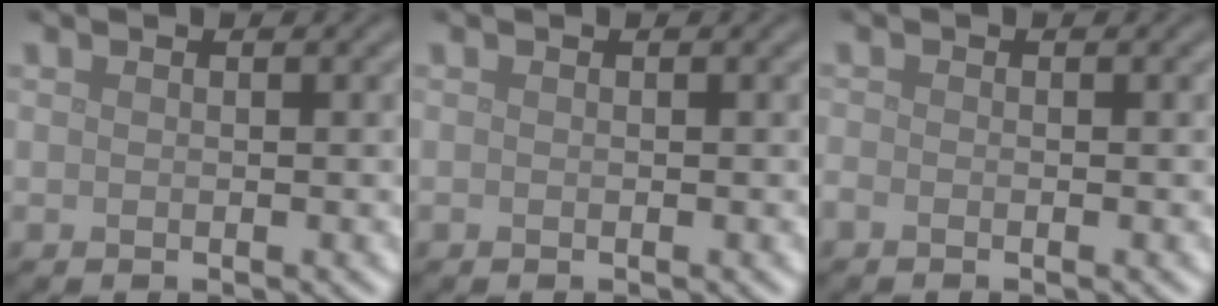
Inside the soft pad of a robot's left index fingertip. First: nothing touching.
{"total": 0.0}
{"total": 0.7, "force": [-0.5, 0.3, 0.4], "torque": [-0.009, -0.004, -0.011]}